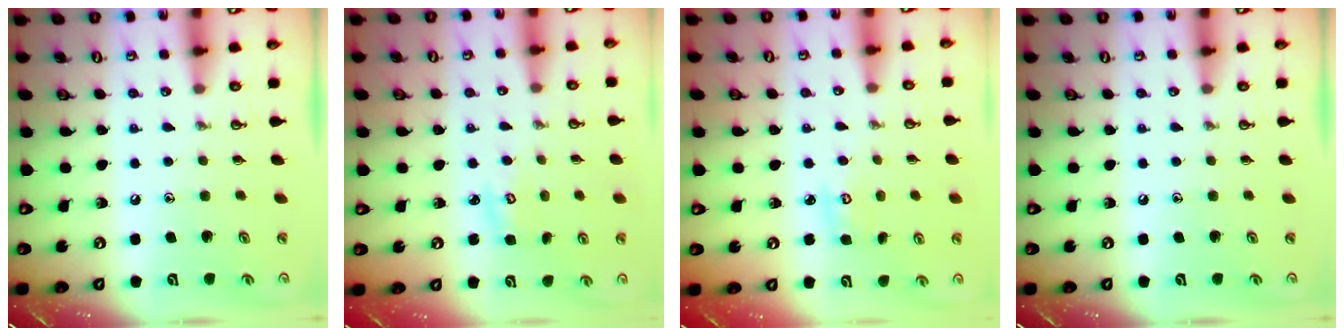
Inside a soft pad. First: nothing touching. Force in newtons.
{"total": 2.9, "press": 2.9, "slide": 0.3}
{"total": 3.7, "press": 3.7, "slide": 0.3}
{"total": 0.0}